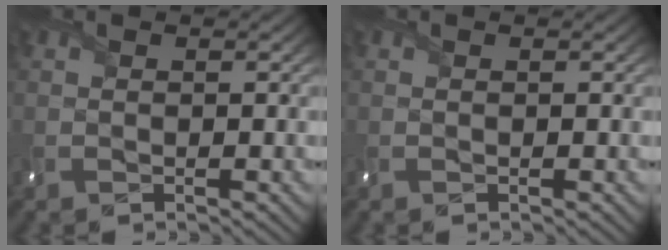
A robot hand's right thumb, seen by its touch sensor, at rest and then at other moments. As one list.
[{"total": 0.0}]